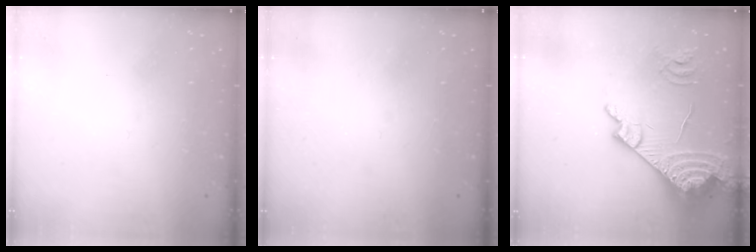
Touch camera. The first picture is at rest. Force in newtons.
{"total": 1.0, "press": 1.0, "slide": 0.2}
{"total": 17.7, "press": 17.7, "slide": 1.8}